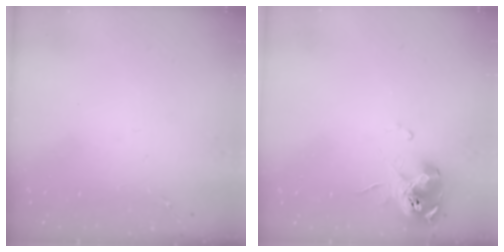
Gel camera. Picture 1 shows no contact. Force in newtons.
{"total": 13.5, "press": 13.5, "slide": 1.2}